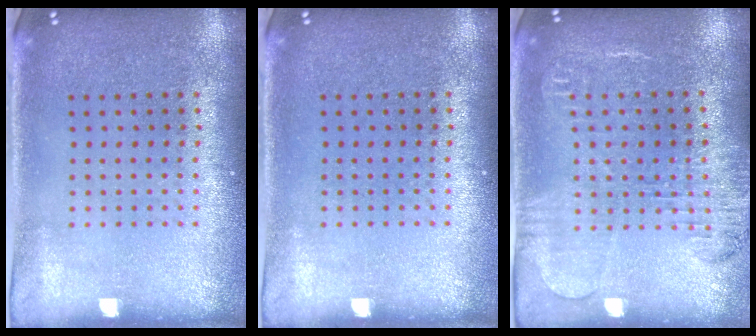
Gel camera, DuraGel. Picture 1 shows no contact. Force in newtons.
{"total": 0.0}
{"total": 1.8, "press": 1.7, "slide": 0.5}